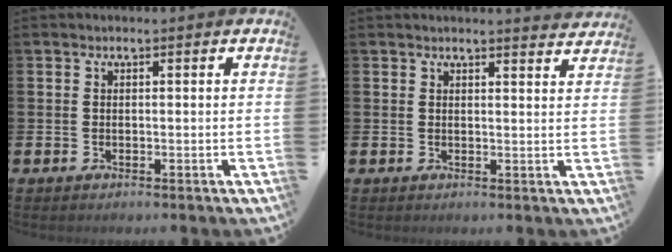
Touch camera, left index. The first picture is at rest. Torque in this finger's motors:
{"motor_torque": [0.90, -1.25, 0.01, 0.00]}